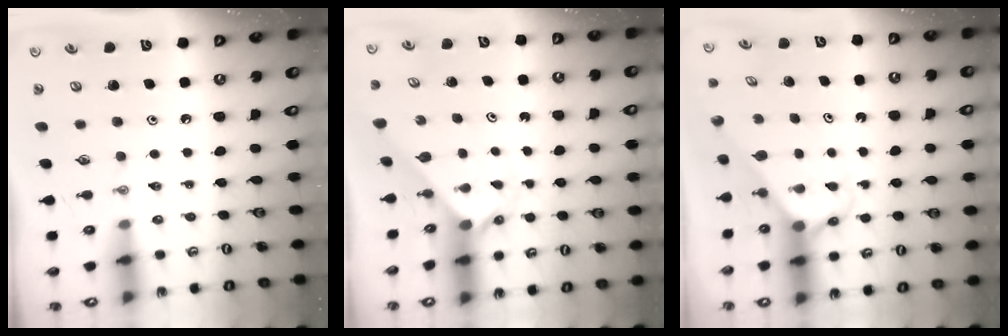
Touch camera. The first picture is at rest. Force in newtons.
{"total": 2.0, "press": 2.0, "slide": 0.2}
{"total": 2.5, "press": 2.5, "slide": 0.2}